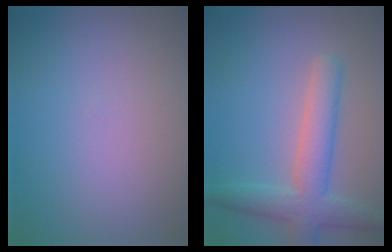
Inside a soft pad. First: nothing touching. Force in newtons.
{"total": 5.0, "press": 5.0, "slide": 0.3}